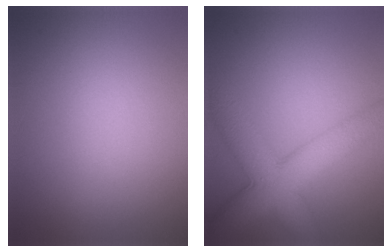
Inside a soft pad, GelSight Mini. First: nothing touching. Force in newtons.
{"total": 8.0, "press": 8.0, "slide": 0.4}